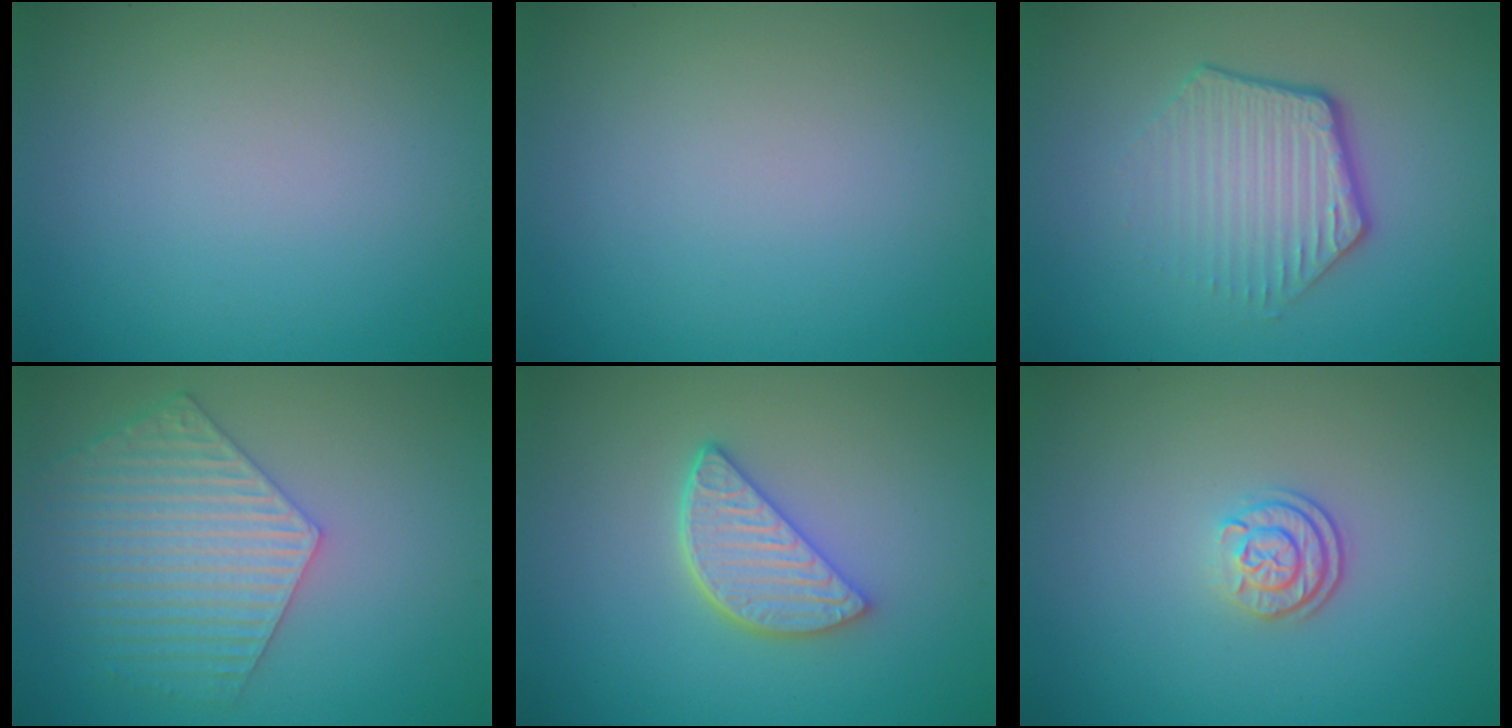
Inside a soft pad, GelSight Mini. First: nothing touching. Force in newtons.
{"total": 0.0}
{"total": 4.2, "press": 3.1, "slide": 2.9}
{"total": 5.7, "press": 4.6, "slide": 3.4}
{"total": 3.9, "press": 3.3, "slide": 2.2}
{"total": 2.3, "press": 1.9, "slide": 1.4}